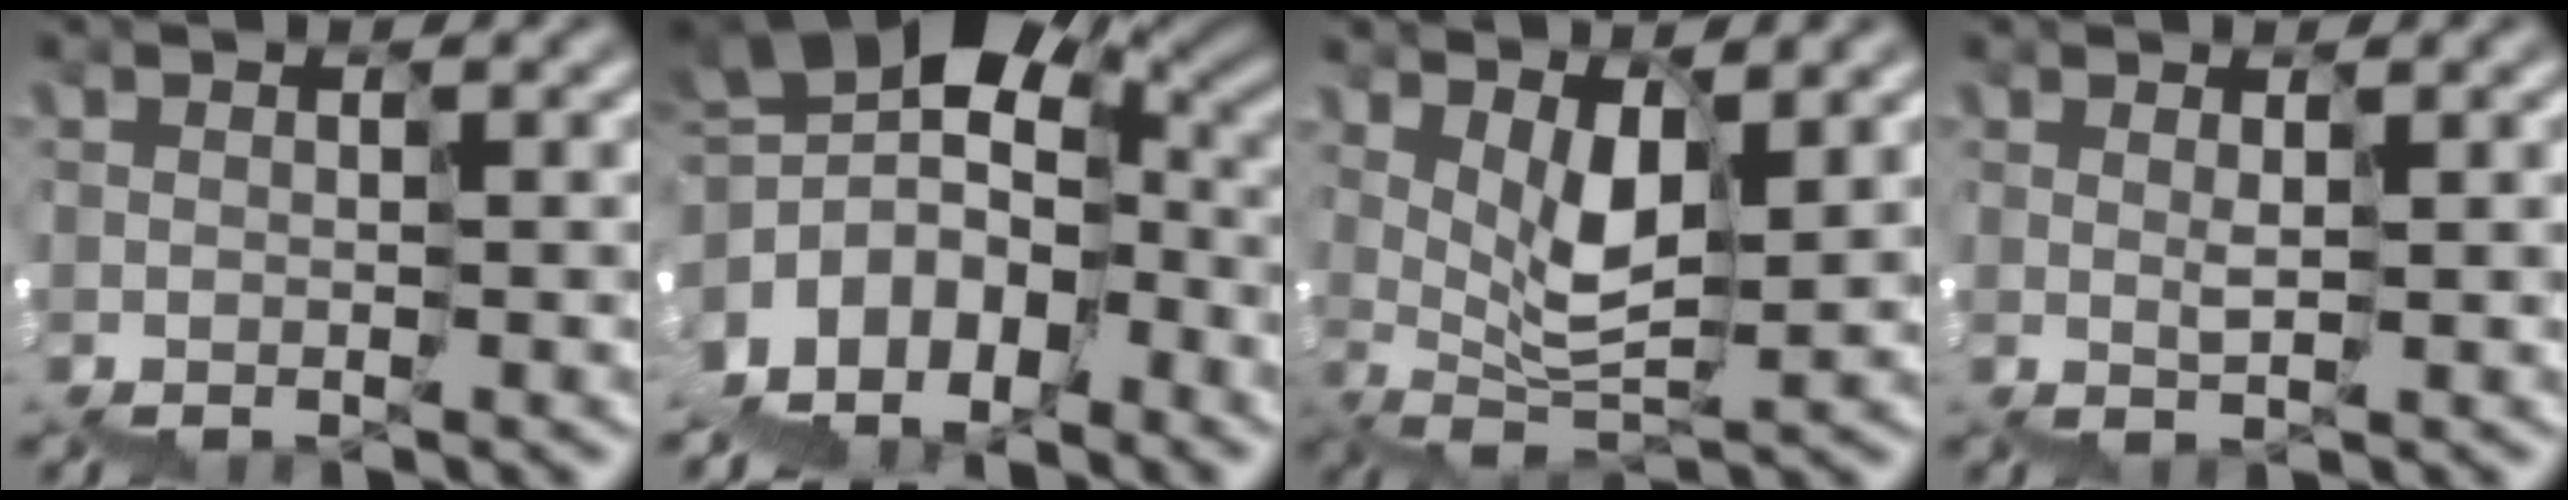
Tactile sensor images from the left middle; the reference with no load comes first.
{"total": 9.1, "force": [-3.2, 5.9, 6.2], "torque": [-0.142, 0.020, -0.061]}
{"total": 2.5, "force": [1.7, 0.8, 1.6], "torque": [-0.052, 0.004, 0.040]}
{"total": 1.1, "force": [0.8, -0.4, -0.6], "torque": [-0.004, 0.008, 0.017]}